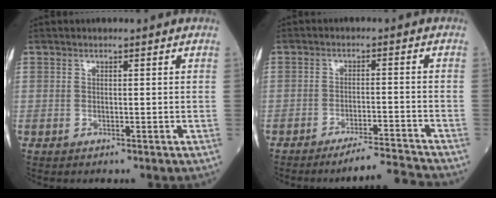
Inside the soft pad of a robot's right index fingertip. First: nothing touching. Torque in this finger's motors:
{"motor_torque": [0.01, -0.07, -0.01, 0.04]}